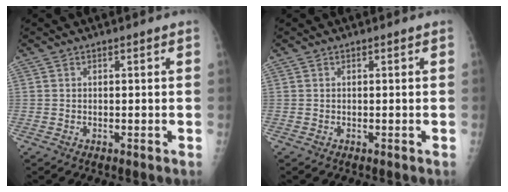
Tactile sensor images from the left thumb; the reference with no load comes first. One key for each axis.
{"total": 0.0}